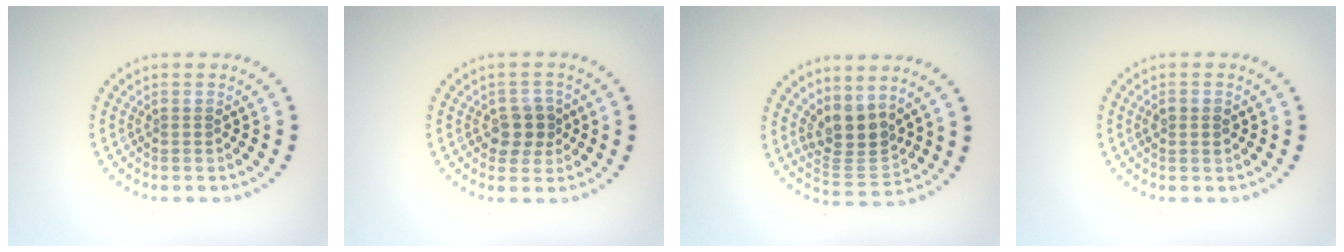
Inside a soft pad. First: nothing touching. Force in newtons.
{"total": 2.6, "press": 2.5, "slide": 0.9}
{"total": 3.9, "press": 3.2, "slide": 2.1}
{"total": 1.2, "press": 1.2, "slide": 0.1}